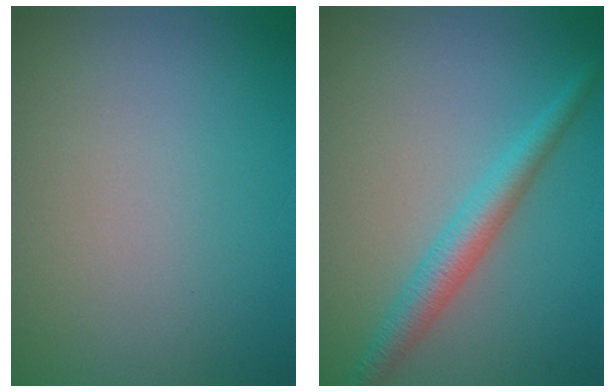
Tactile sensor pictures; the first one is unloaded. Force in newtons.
{"total": 2.9, "press": 2.9, "slide": 0.1}